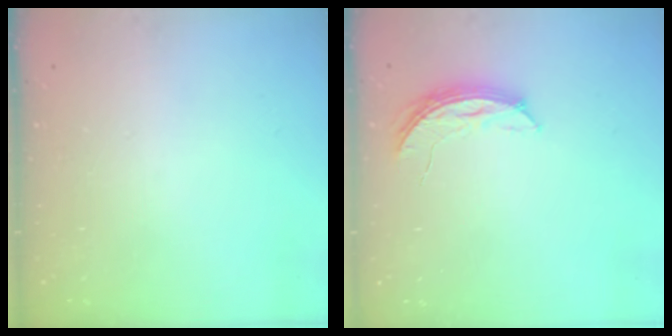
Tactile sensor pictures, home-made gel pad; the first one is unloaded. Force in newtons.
{"total": 5.9, "press": 5.9, "slide": 0.4}